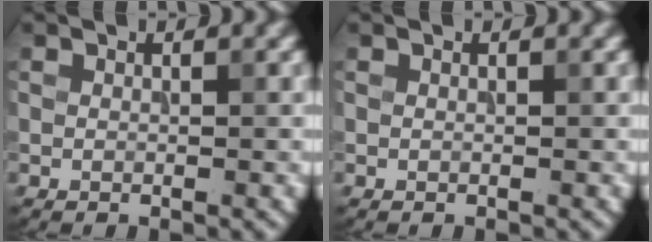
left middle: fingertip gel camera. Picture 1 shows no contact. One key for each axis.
{"total": 0.0}